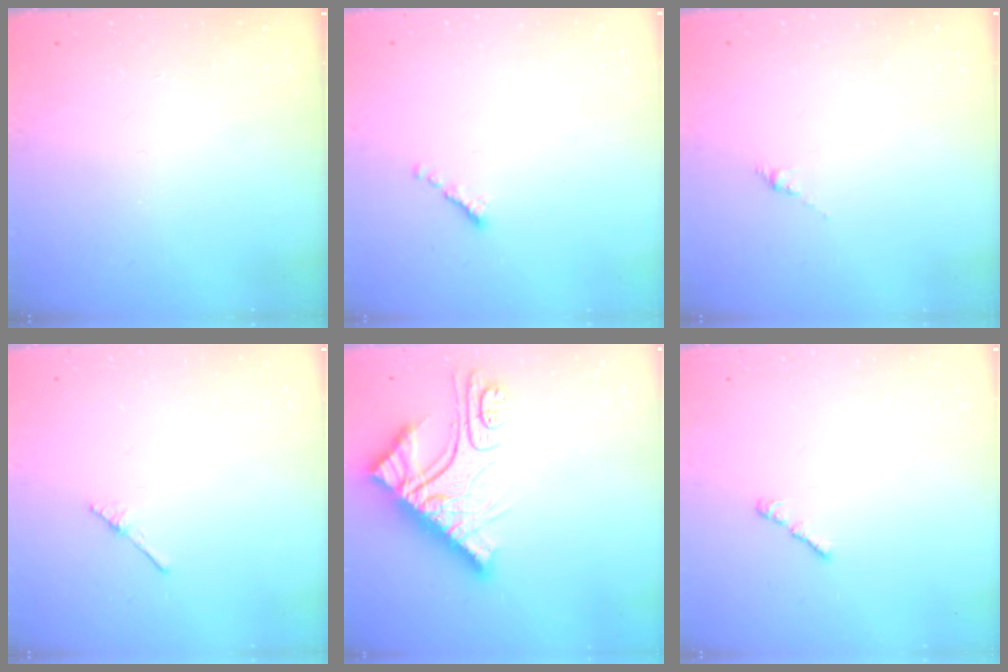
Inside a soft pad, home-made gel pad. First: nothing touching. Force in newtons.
{"total": 0.0}
{"total": 0.0}
{"total": 2.0, "press": 2.0, "slide": 0.2}
{"total": 17.4, "press": 17.3, "slide": 1.8}
{"total": 2.2, "press": 2.1, "slide": 0.6}